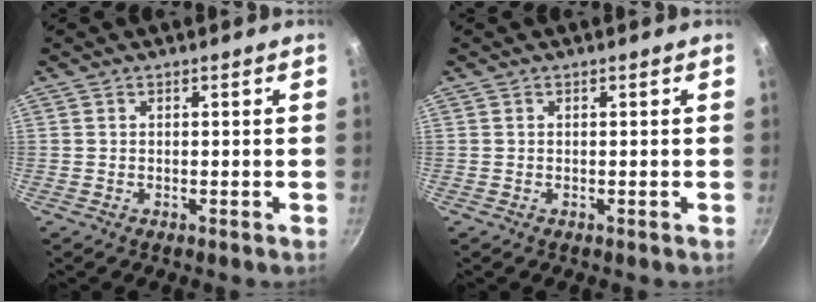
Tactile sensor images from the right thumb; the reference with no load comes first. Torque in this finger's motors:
{"motor_torque": [-0.73, -0.25, 0.00, 0.00, -0.01]}